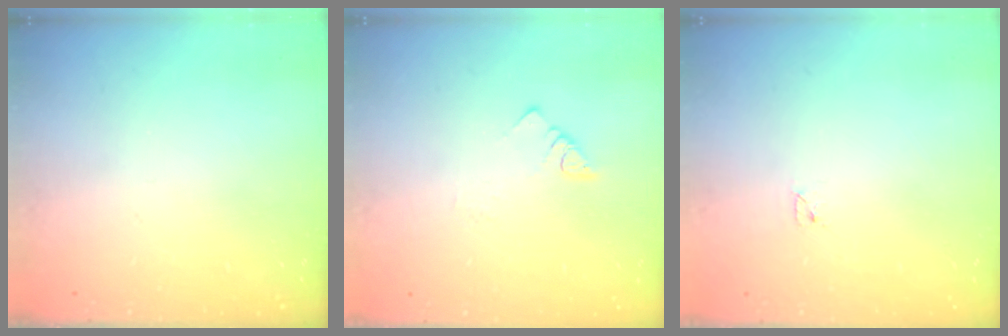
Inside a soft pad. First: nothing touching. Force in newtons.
{"total": 2.5, "press": 2.5, "slide": 0.4}
{"total": 2.3, "press": 2.2, "slide": 0.4}